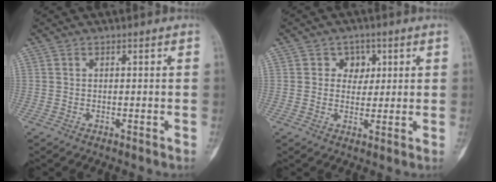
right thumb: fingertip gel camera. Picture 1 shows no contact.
{"total": 4.2, "force": [1.4, 3.6, 1.6], "torque": [0.013, -0.001, 0.015]}